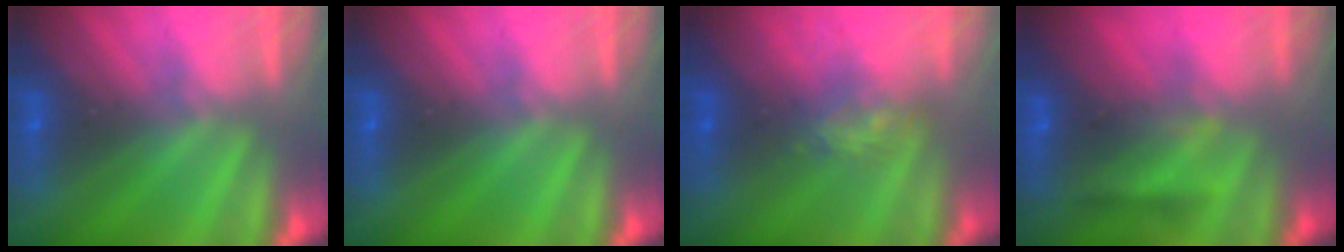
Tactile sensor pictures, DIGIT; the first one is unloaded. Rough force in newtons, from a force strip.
{"total": 0.0}
{"total": 4.4}
{"total": 7.5}